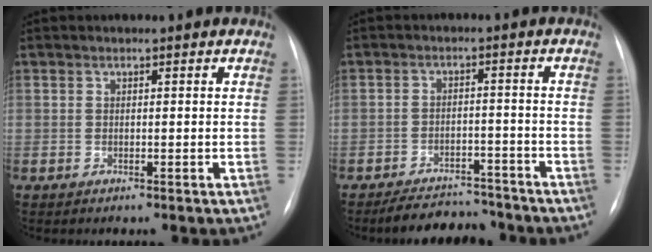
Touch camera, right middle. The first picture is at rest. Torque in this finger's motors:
{"motor_torque": [0.48, -1.00, 0.06, 0.00]}